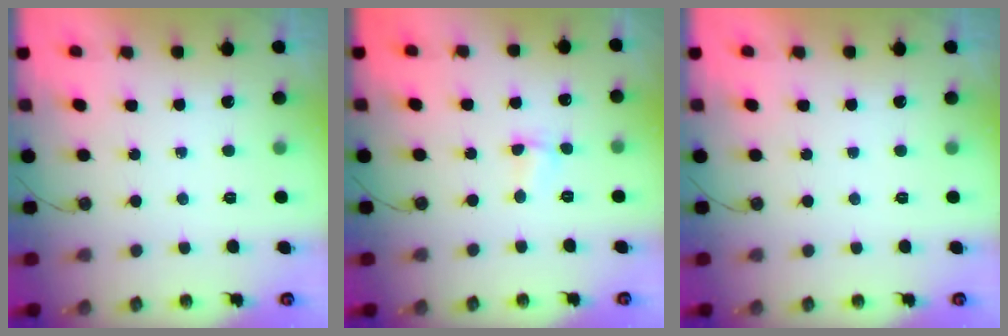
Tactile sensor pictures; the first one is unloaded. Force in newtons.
{"total": 2.0, "press": 1.9, "slide": 0.6}
{"total": 0.0}